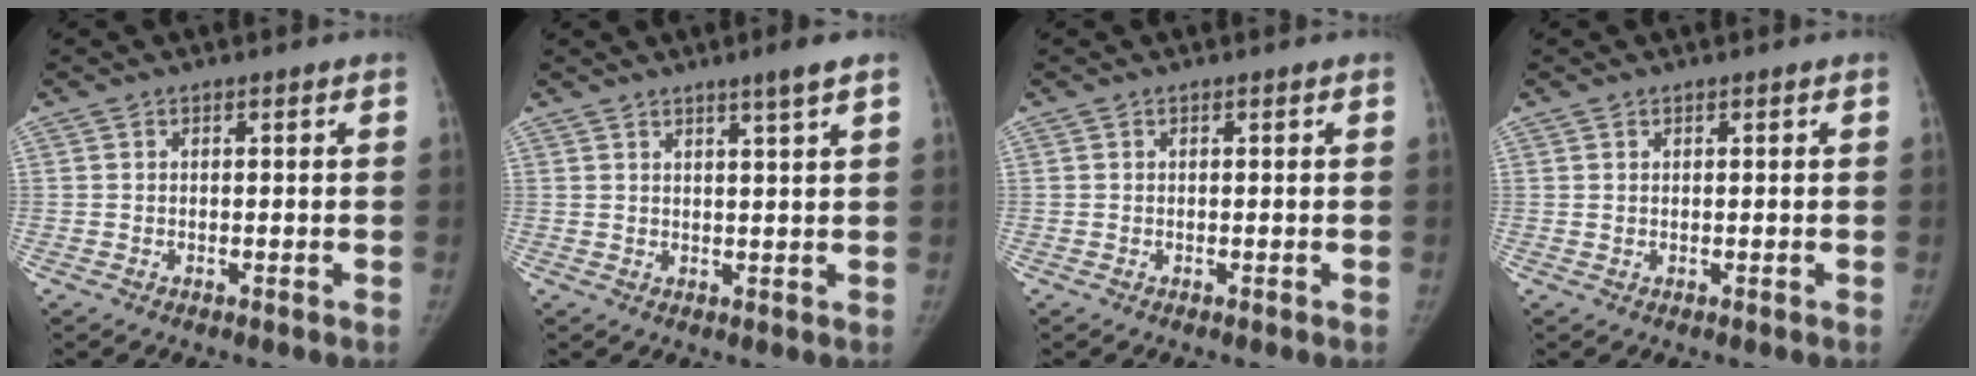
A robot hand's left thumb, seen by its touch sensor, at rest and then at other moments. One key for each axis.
{"total": 3.3, "fx": 2.2, "fy": -0.4, "fz": 2.5, "tx": -0.040, "ty": -0.015, "tz": 0.037}
{"total": 0.0}
{"total": 0.0}